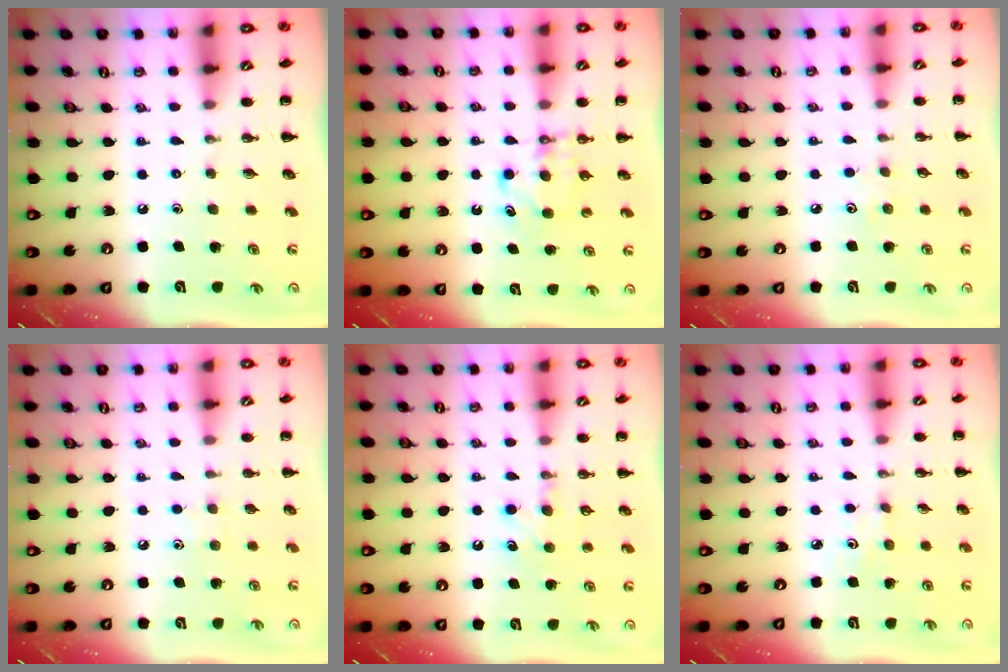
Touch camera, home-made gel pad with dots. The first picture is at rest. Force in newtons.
{"total": 5.2, "press": 5.2, "slide": 0.6}
{"total": 2.9, "press": 2.9, "slide": 0.6}
{"total": 4.3, "press": 4.1, "slide": 1.3}
{"total": 6.8, "press": 6.6, "slide": 1.8}
{"total": 1.8, "press": 1.7, "slide": 0.6}